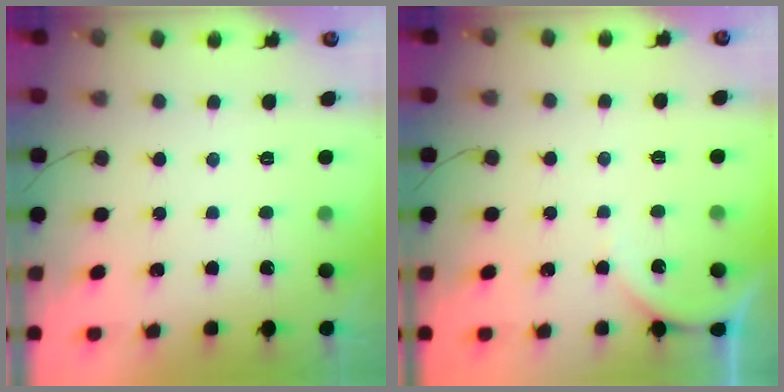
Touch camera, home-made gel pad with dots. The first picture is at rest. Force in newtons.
{"total": 3.5, "press": 3.4, "slide": 0.4}